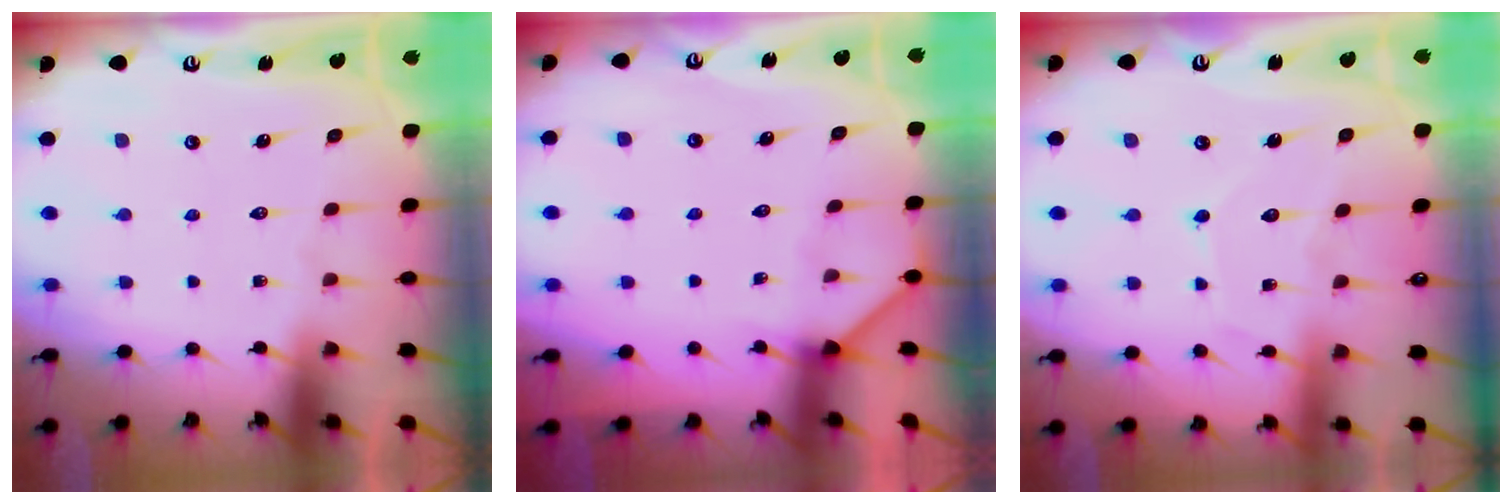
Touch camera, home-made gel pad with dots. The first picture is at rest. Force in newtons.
{"total": 2.7, "press": 2.7, "slide": 0.4}
{"total": 7.0, "press": 7.0, "slide": 0.8}